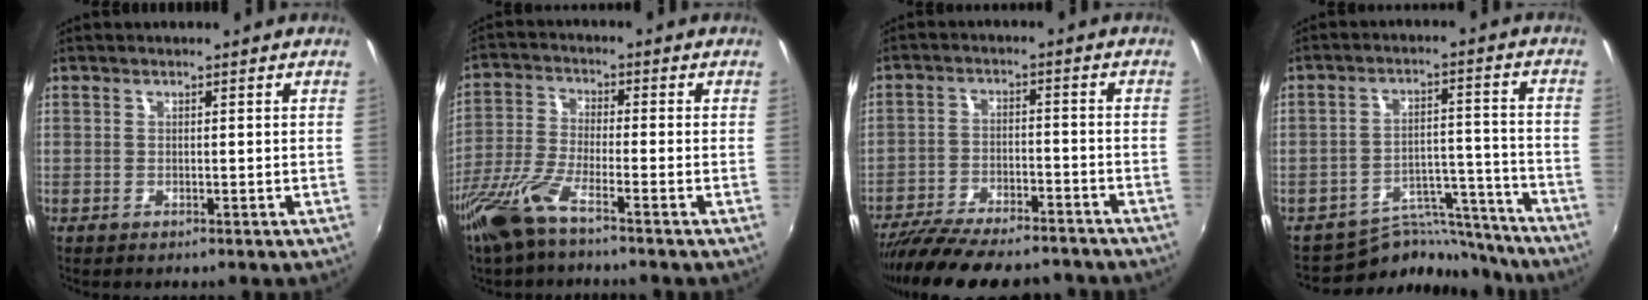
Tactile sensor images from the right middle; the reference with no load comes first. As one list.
[{"total": 9.3, "force": [-6.5, 1.2, 6.5], "torque": [-0.145, -0.020, -0.130]}, {"total": 18.8, "force": [-16.1, 4.8, 8.3], "torque": [-0.168, -0.030, -0.241]}, {"total": 11.7, "force": [-11.3, 3.1, 0.9], "torque": [-0.010, 0.034, -0.168]}]